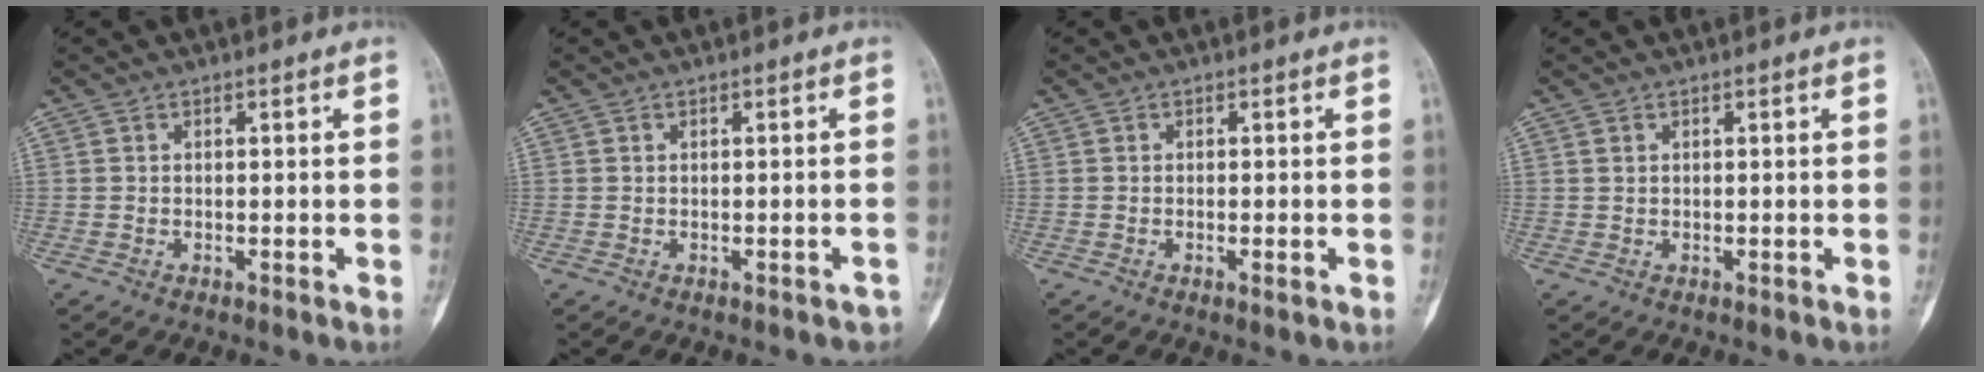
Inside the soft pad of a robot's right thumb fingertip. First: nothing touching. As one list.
[{"total": 1.3, "force": [-0.9, 0.7, 0.6], "torque": [-0.004, 0.012, -0.007]}, {"total": 1.2, "force": [-0.5, 0.3, 1.1], "torque": [-0.017, -0.002, -0.007]}, {"total": 0.6, "force": [0.4, 0.4, 0.2], "torque": [-0.004, 0.001, 0.009]}]